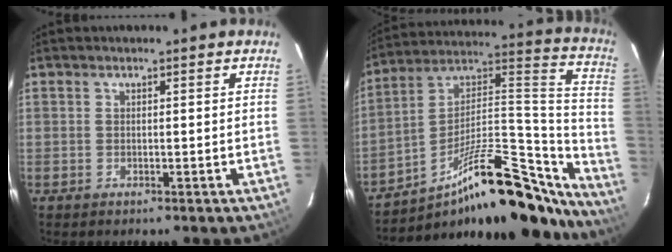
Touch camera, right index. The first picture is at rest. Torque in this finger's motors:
{"motor_torque": [0.25, -0.57, 0.59, 0.11]}